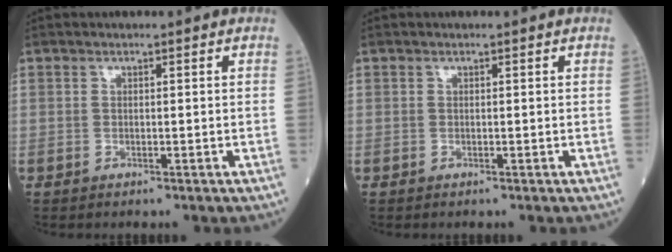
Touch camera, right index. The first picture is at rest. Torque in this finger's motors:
{"motor_torque": [0.00, 0.00, 0.00, 0.00]}